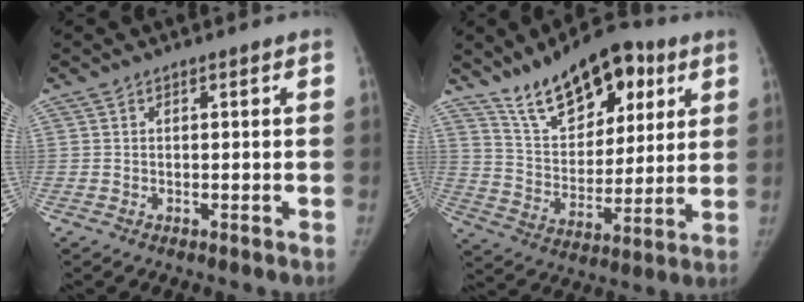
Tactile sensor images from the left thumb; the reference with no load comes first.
{"total": 18.9, "force": [11.2, 9.7, 11.7], "torque": [-0.136, -0.045, 0.191]}